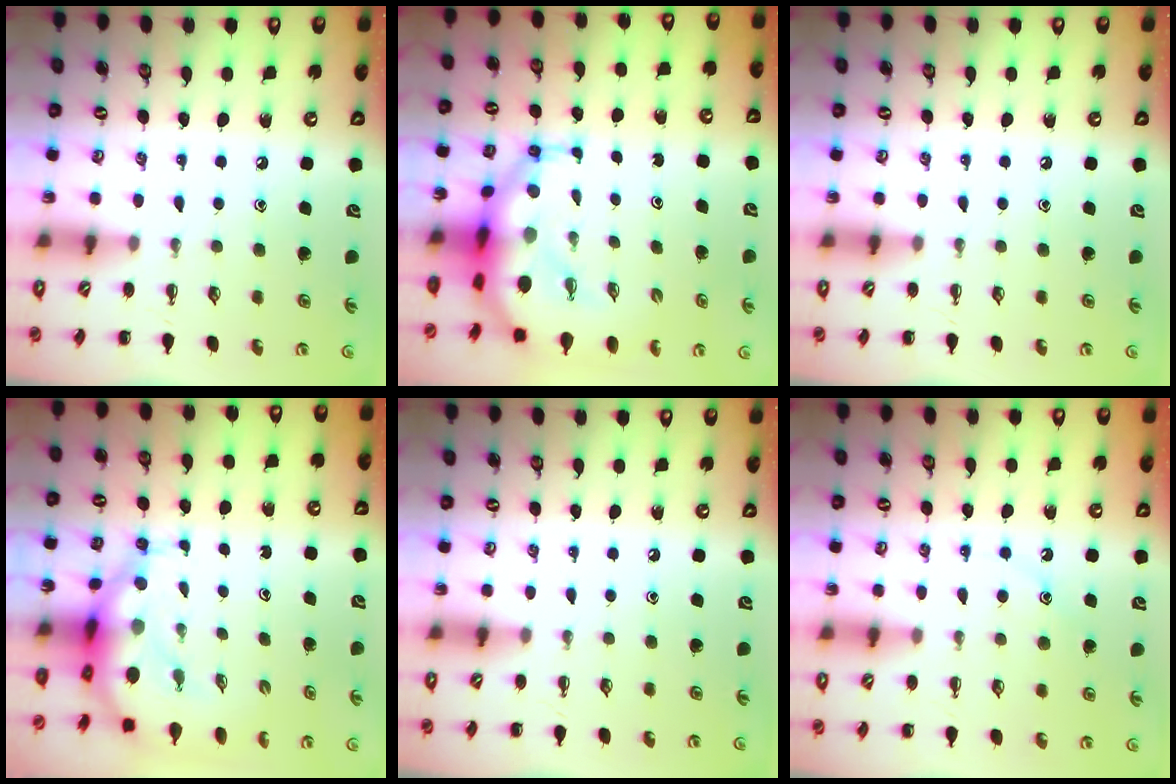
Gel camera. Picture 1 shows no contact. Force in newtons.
{"total": 10.8, "press": 10.3, "slide": 3.0}
{"total": 0.0}
{"total": 9.2, "press": 8.8, "slide": 2.8}
{"total": 0.0}
{"total": 9.9, "press": 9.8, "slide": 1.1}